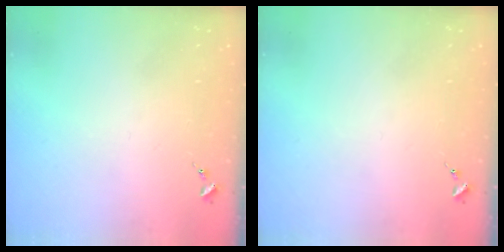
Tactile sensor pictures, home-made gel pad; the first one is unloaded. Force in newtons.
{"total": 0.0}